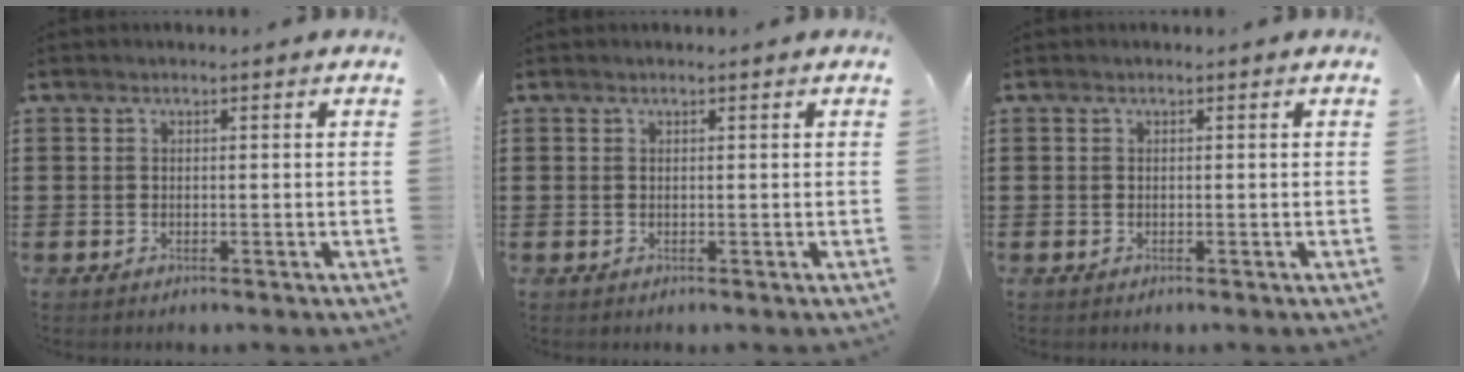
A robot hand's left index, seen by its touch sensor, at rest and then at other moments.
{"total": 0.0}
{"total": 0.0}